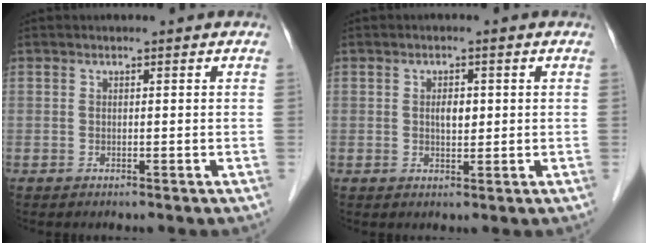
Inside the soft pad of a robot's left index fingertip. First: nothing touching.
{"total": 2.3, "force": [0.3, 1.1, 2.0], "torque": [-0.034, -0.001, 0.004]}